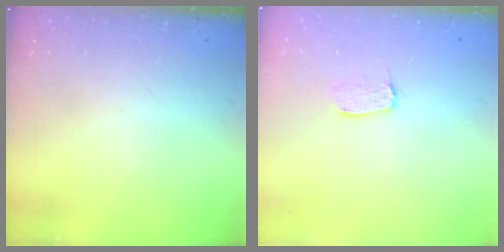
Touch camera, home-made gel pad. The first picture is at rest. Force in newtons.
{"total": 3.6, "press": 3.6, "slide": 0.3}